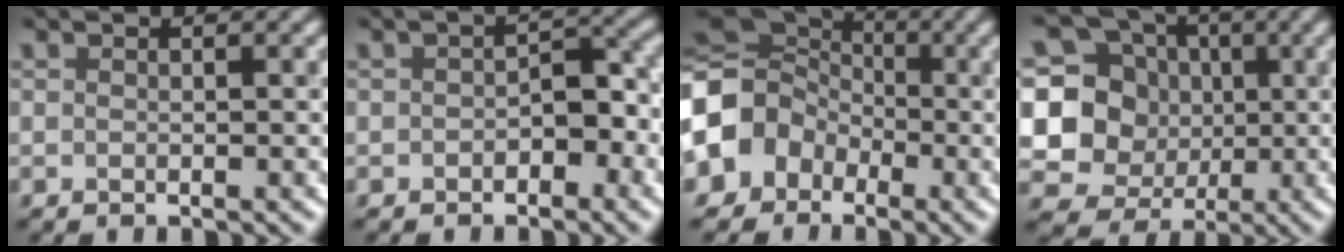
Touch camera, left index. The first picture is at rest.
{"total": 3.0, "force": [-1.1, 1.8, 2.1], "torque": [-0.024, 0.007, -0.020]}
{"total": 9.4, "force": [-2.1, 8.2, 4.1], "torque": [-0.082, -0.005, -0.064]}
{"total": 12.3, "force": [0.0, 11.6, 4.0], "torque": [-0.137, 0.025, -0.014]}